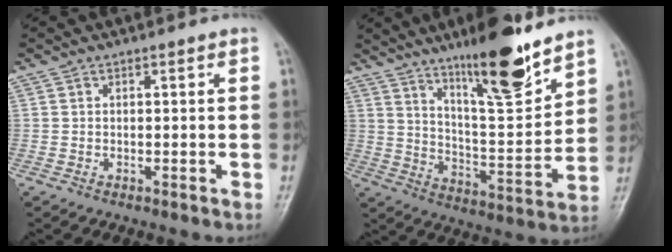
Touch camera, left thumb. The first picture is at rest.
{"total": 16.4, "force": [11.7, 3.3, 10.9], "torque": [-0.150, -0.082, 0.200]}